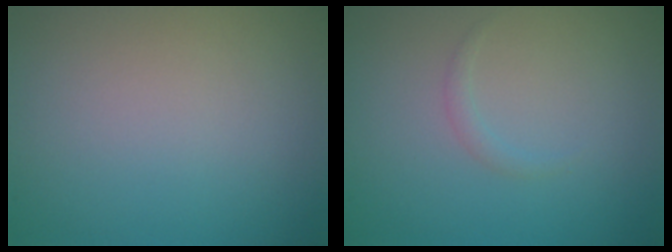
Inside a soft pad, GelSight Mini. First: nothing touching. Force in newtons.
{"total": 0.7, "press": 0.7, "slide": 0.1}